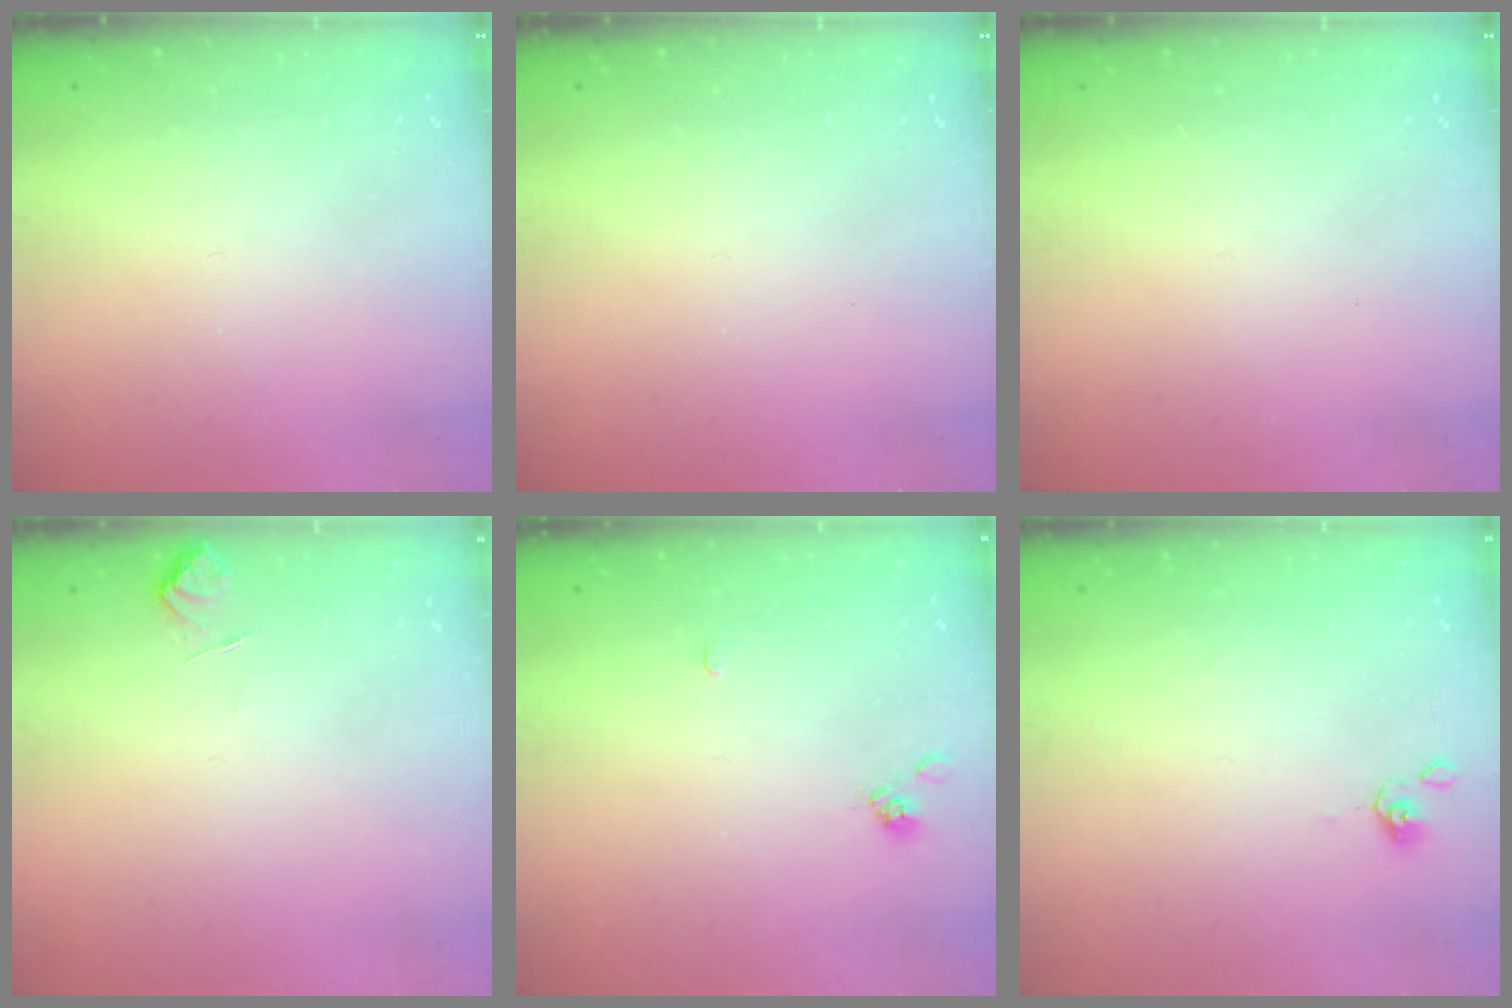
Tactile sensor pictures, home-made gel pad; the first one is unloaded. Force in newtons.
{"total": 0.0}
{"total": 0.0}
{"total": 1.7, "press": 1.3, "slide": 1.0}
{"total": 2.9, "press": 2.9, "slide": 0.3}
{"total": 0.0}